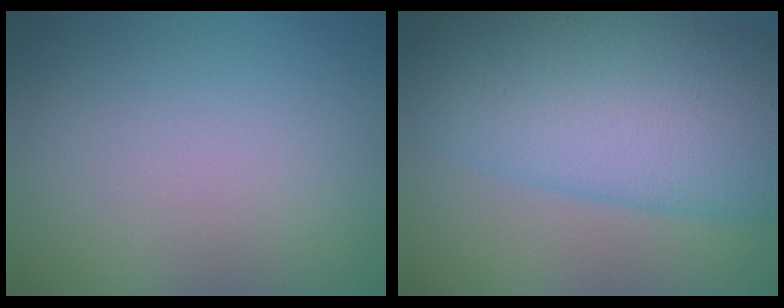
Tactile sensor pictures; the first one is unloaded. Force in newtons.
{"total": 11.5, "press": 11.5, "slide": 0.2}